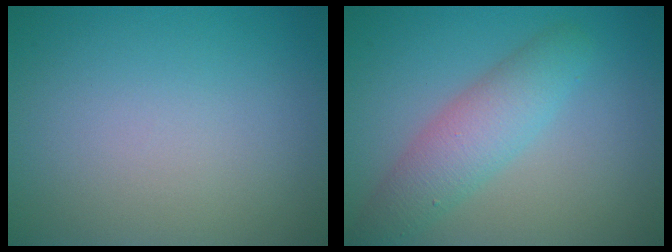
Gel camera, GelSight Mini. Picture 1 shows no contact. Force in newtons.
{"total": 4.3, "press": 4.3, "slide": 0.2}